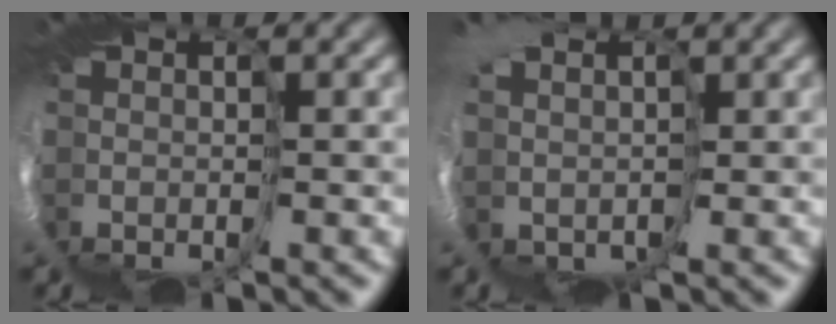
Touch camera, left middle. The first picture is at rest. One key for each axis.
{"total": 3.9, "fx": 1.5, "fy": 2.9, "fz": 2.0, "tx": -0.046, "ty": -0.016, "tz": 0.015}